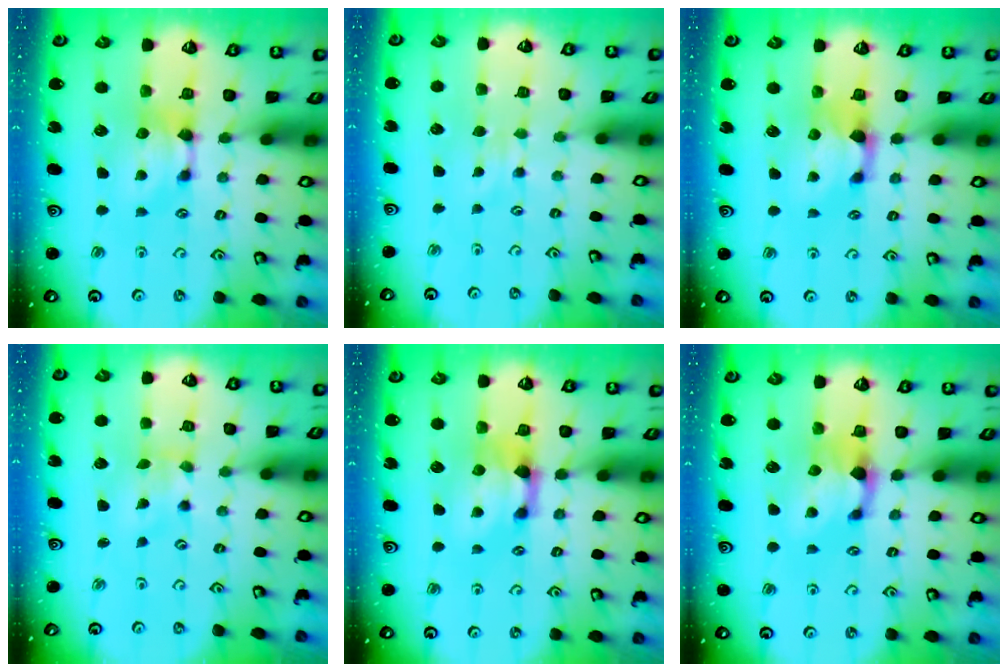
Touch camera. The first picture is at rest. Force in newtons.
{"total": 2.4, "press": 2.4, "slide": 0.2}
{"total": 1.3, "press": 0.4, "slide": 1.3}
{"total": 2.7, "press": 2.6, "slide": 1.0}
{"total": 1.5, "press": 0.7, "slide": 1.3}
{"total": 1.4, "press": 0.8, "slide": 1.2}